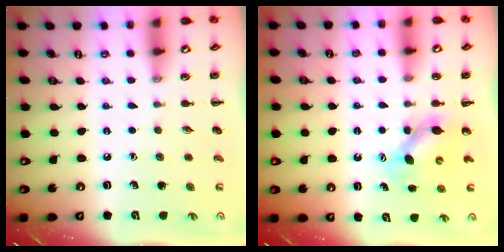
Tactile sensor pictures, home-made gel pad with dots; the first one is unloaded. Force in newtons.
{"total": 5.8, "press": 5.8, "slide": 0.6}